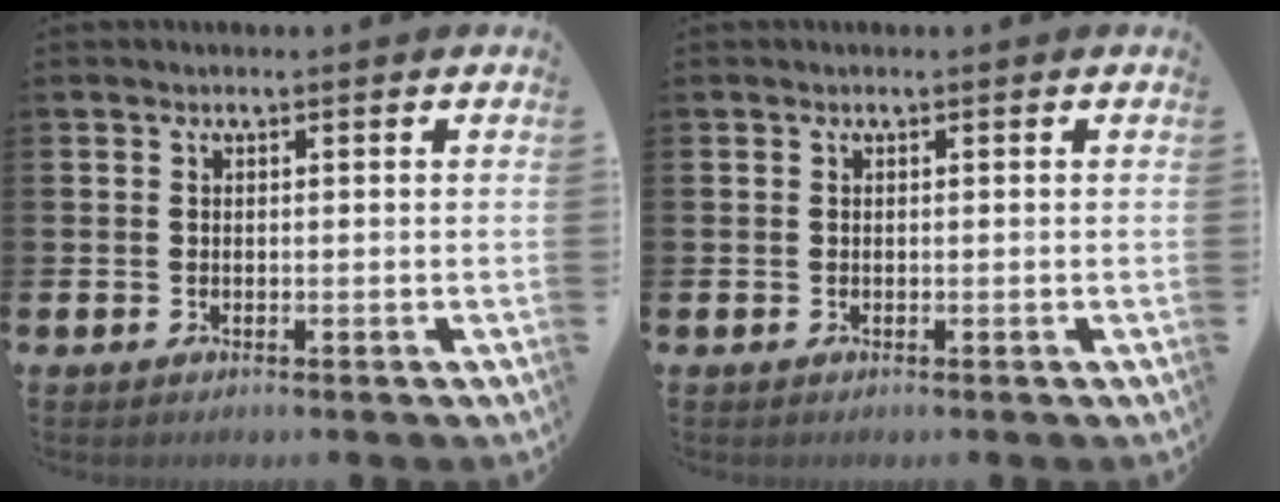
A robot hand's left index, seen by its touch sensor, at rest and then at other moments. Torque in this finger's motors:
{"motor_torque": [-0.03, 0.03, -0.02, 0.00]}